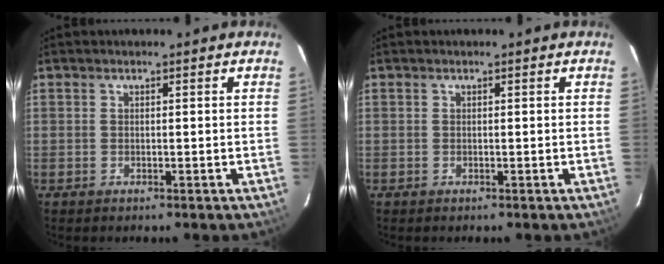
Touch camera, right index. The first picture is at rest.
{"total": 0.0}